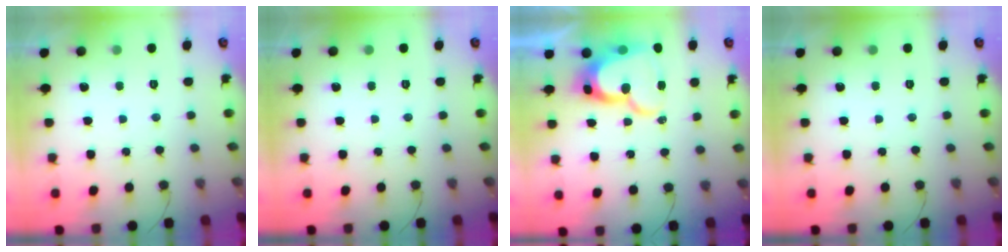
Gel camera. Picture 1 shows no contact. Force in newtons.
{"total": 0.0}
{"total": 16.6, "press": 16.6, "slide": 1.2}
{"total": 0.0}